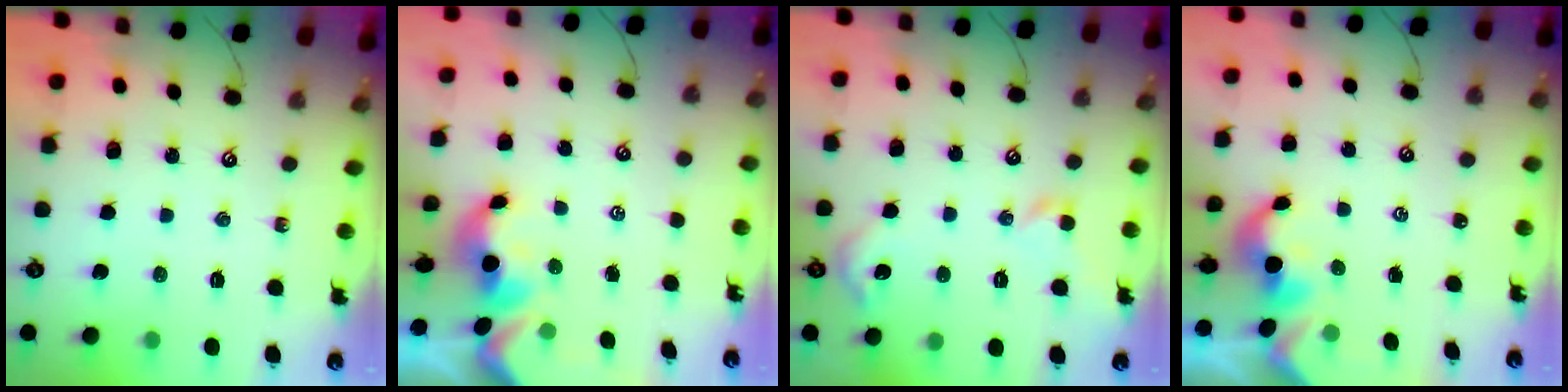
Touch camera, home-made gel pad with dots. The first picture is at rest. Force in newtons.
{"total": 2.2, "press": 2.1, "slide": 0.7}
{"total": 4.3, "press": 4.2, "slide": 0.7}
{"total": 2.0, "press": 2.0, "slide": 0.3}